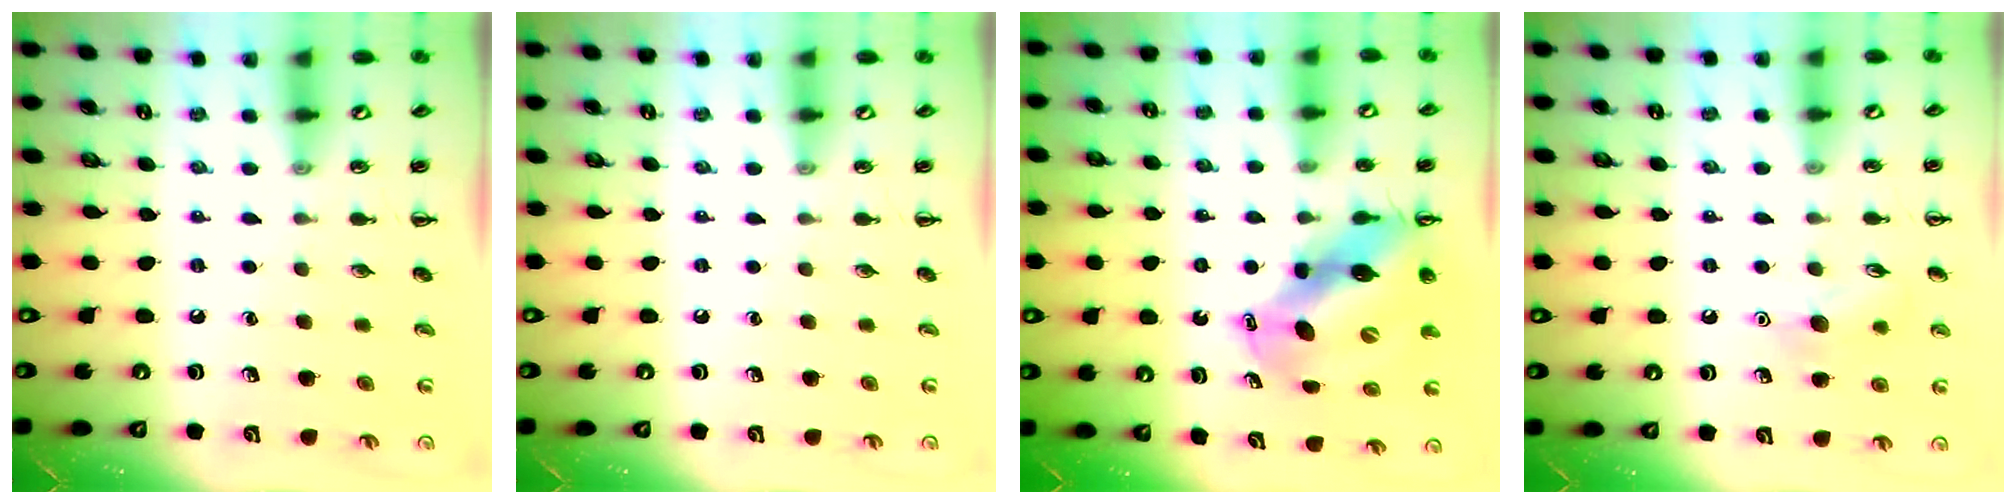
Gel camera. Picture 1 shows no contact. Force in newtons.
{"total": 0.0}
{"total": 10.9, "press": 10.7, "slide": 2.5}
{"total": 8.0, "press": 7.9, "slide": 1.5}